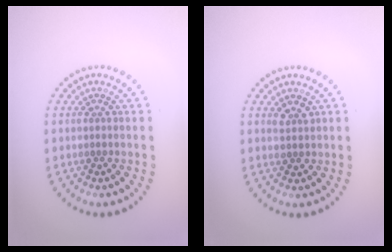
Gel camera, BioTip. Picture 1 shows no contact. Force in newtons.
{"total": 1.2, "press": 1.1, "slide": 0.3}